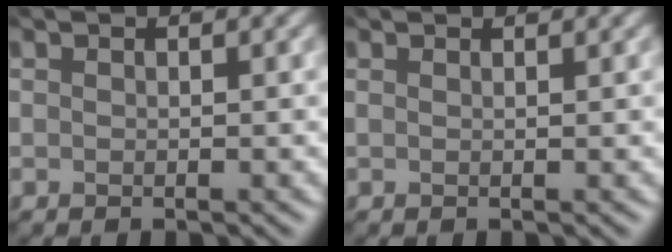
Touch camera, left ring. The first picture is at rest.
{"total": 1.0, "force": [0.8, 0.4, 0.5], "torque": [0.003, 0.010, 0.000]}